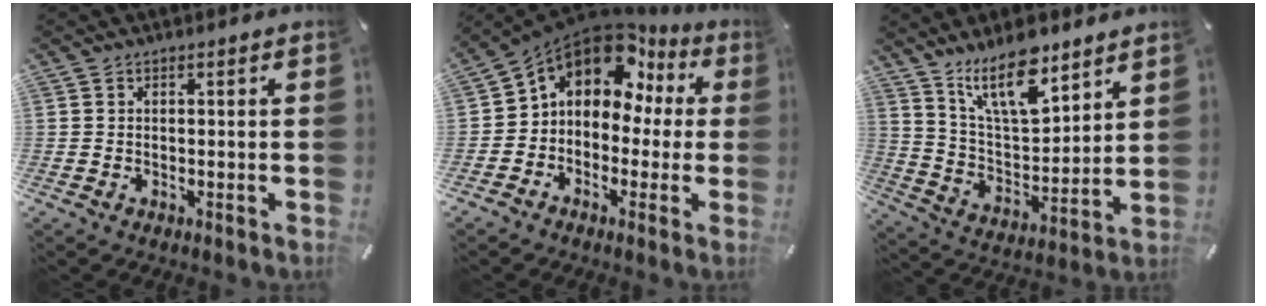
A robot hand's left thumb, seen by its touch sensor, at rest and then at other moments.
{"total": 11.2, "force": [5.9, 7.7, 5.6], "torque": [-0.115, -0.045, 0.101]}
{"total": 16.4, "force": [11.9, 6.7, 9.0], "torque": [-0.169, -0.065, 0.212]}